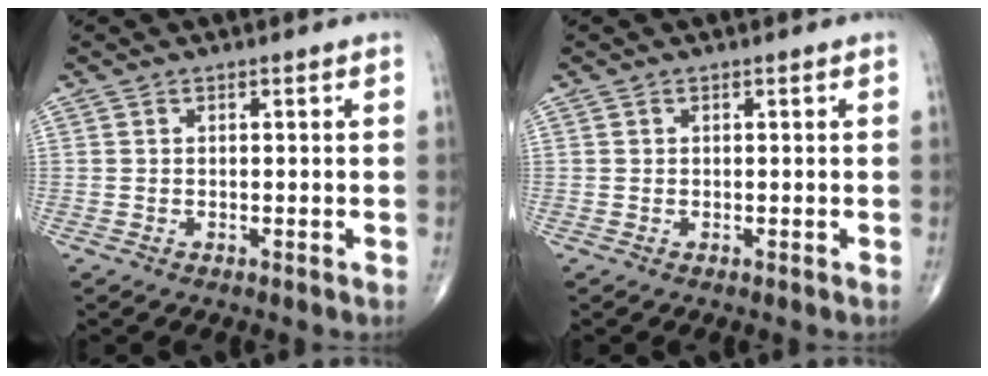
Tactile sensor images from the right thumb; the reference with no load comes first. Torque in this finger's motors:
{"motor_torque": [0.07, 0.03, 0.11, -0.01, -0.03]}